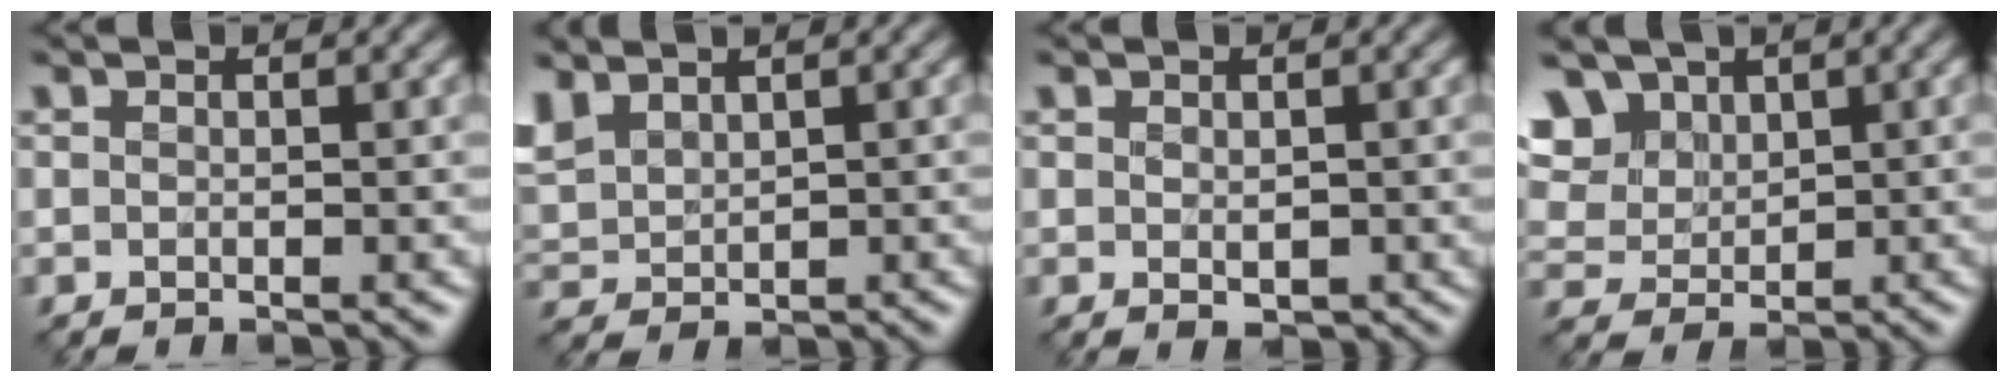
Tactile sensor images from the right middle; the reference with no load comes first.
{"total": 3.8, "force": [2.5, 2.4, 1.6], "torque": [-0.058, 0.008, 0.055]}
{"total": 1.2, "force": [-0.1, 0.8, 0.9], "torque": [-0.013, -0.003, 0.001]}
{"total": 7.9, "force": [4.1, 5.7, 3.7], "torque": [-0.096, 0.017, 0.065]}